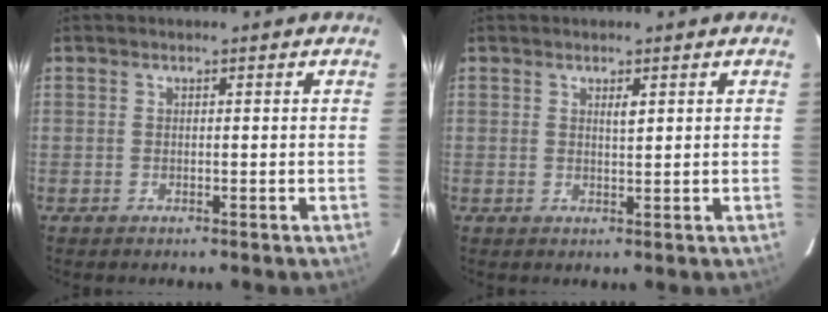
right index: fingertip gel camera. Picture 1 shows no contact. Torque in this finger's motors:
{"motor_torque": [0.11, 0.07, -0.01, 0.01]}